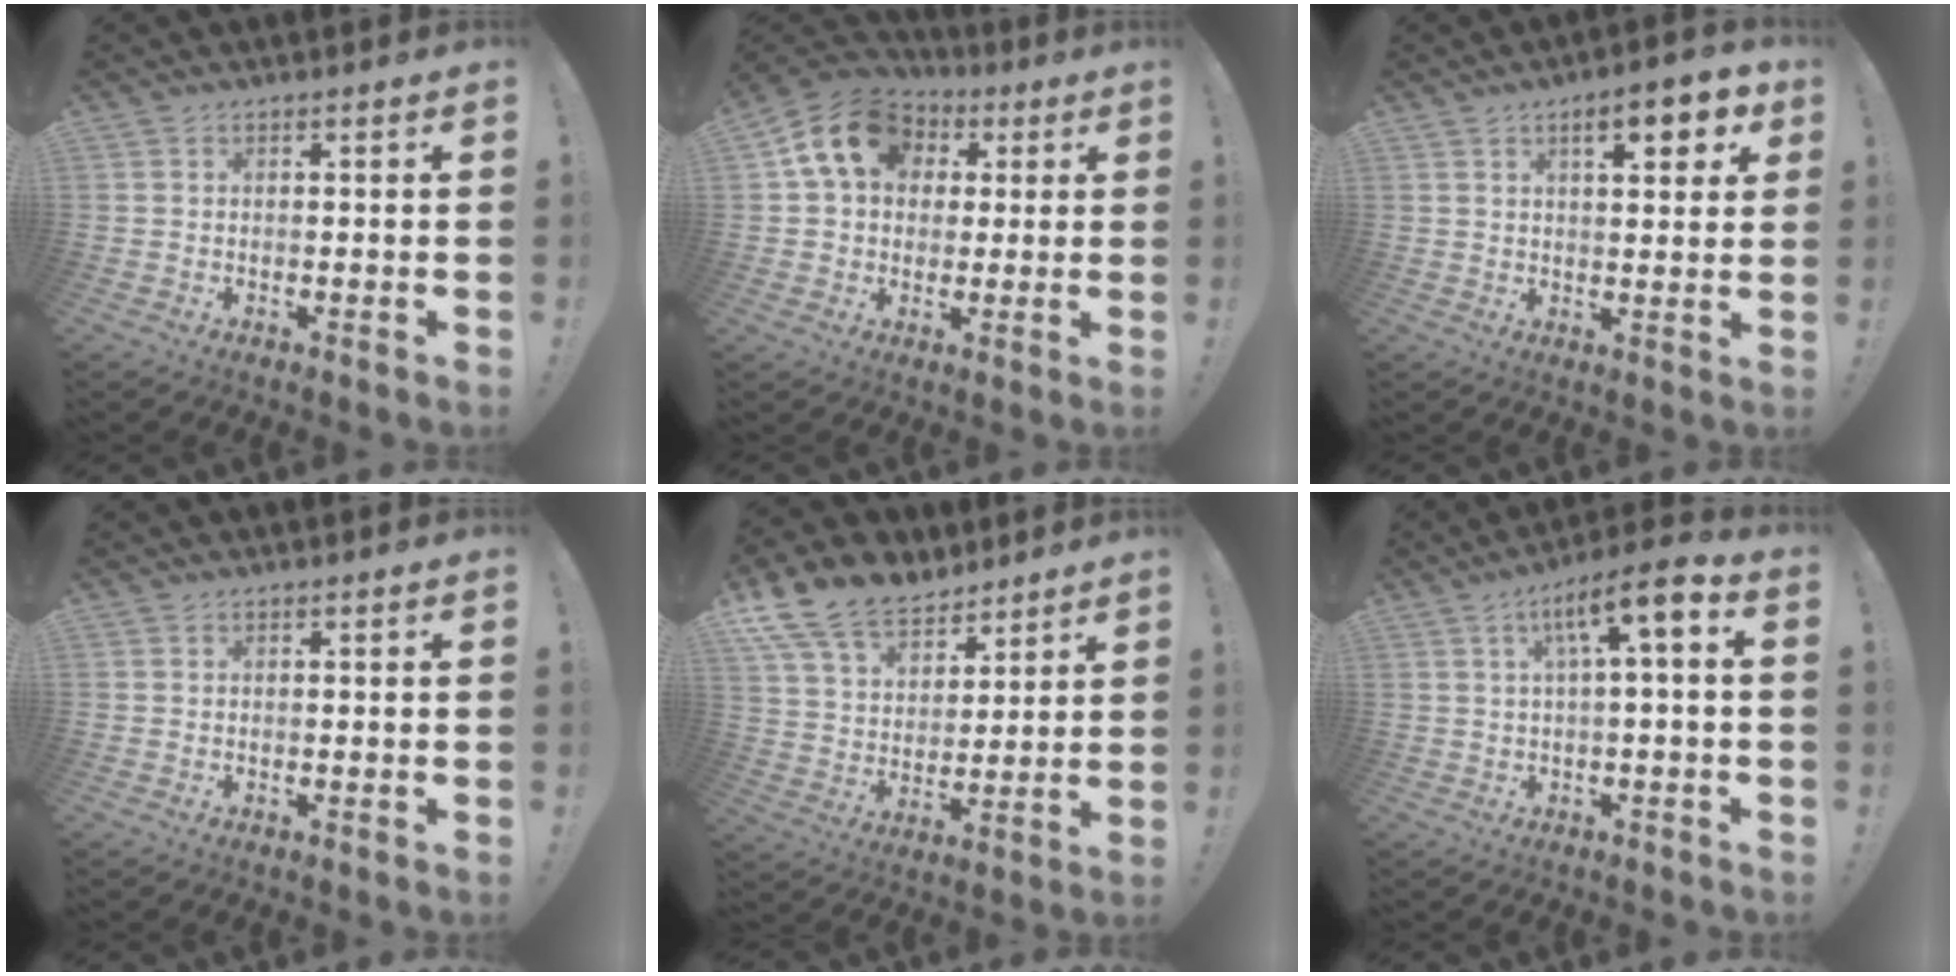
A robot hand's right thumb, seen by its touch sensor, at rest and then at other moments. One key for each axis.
{"total": 14.3, "fx": 4.8, "fy": 11.1, "fz": 7.7, "tx": -0.113, "ty": -0.003, "tz": 0.094}
{"total": 9.1, "fx": 4.3, "fy": 2.9, "fz": 7.5, "tx": -0.095, "ty": -0.013, "tz": 0.064}
{"total": 0.0}
{"total": 15.3, "fx": 11.2, "fy": 8.7, "fz": 5.5, "tx": -0.105, "ty": -0.075, "tz": 0.213}
{"total": 9.9, "fx": 2.4, "fy": 1.7, "fz": 9.4, "tx": -0.145, "ty": -0.012, "tz": 0.033}